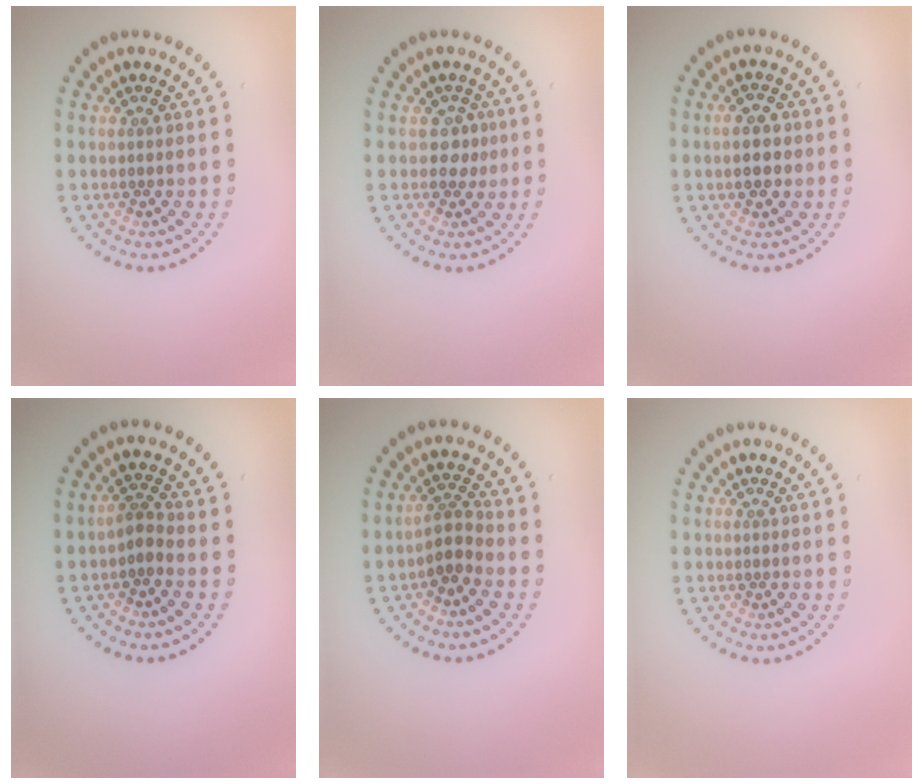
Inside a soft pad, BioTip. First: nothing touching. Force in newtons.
{"total": 1.4, "press": 1.2, "slide": 0.8}
{"total": 3.1, "press": 3.1, "slide": 0.2}
{"total": 1.5, "press": 1.3, "slide": 0.9}
{"total": 2.3, "press": 1.9, "slide": 1.4}
{"total": 0.0}